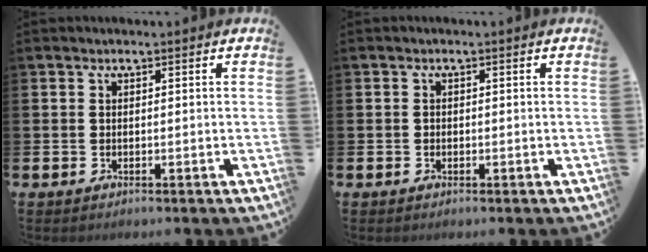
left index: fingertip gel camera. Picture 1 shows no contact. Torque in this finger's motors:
{"motor_torque": [-0.09, 0.00, -0.02, -0.01]}